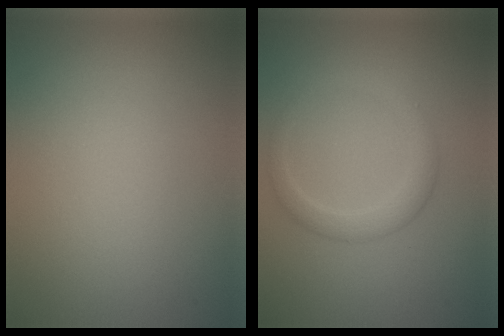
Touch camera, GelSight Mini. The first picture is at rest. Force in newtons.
{"total": 2.3, "press": 2.3, "slide": 0.3}